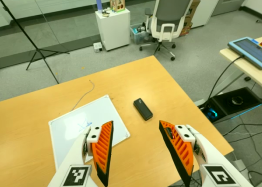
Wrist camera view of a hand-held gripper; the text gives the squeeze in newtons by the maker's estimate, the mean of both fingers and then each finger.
{"total": 0.0}